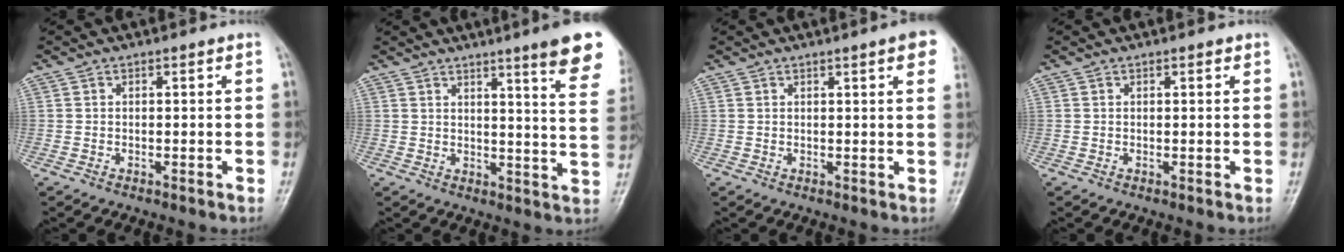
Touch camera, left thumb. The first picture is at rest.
{"total": 13.9, "force": [9.2, 1.0, 10.5], "torque": [-0.110, -0.047, 0.100]}
{"total": 5.4, "force": [2.9, 0.8, 4.5], "torque": [-0.040, 0.001, 0.030]}
{"total": 0.7, "force": [0.4, 0.3, 0.4], "torque": [-0.006, -0.002, 0.004]}